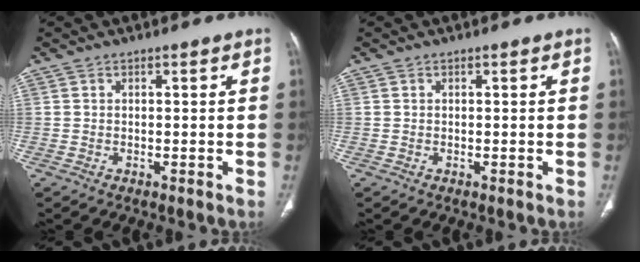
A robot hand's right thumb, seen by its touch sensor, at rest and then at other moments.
{"total": 0.0}